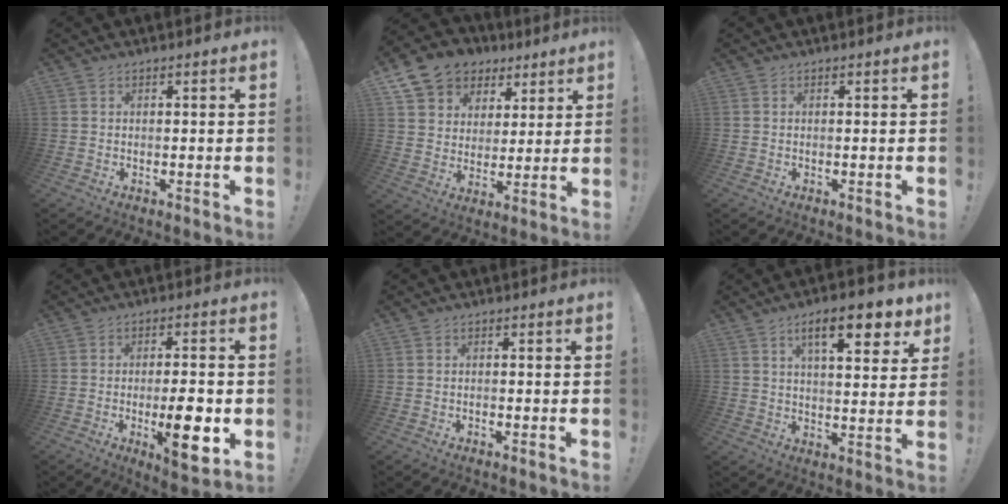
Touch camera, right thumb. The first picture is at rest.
{"total": 12.8, "force": [7.5, 9.5, 4.1], "torque": [-0.060, -0.049, 0.149]}
{"total": 0.0}
{"total": 11.8, "force": [-3.2, 3.3, 10.9], "torque": [-0.152, -0.005, -0.049]}
{"total": 0.7, "force": [-0.7, 0.1, 0.0], "torque": [-0.006, 0.002, -0.011]}
{"total": 13.2, "force": [6.7, 4.2, 10.5], "torque": [-0.156, -0.020, 0.104]}